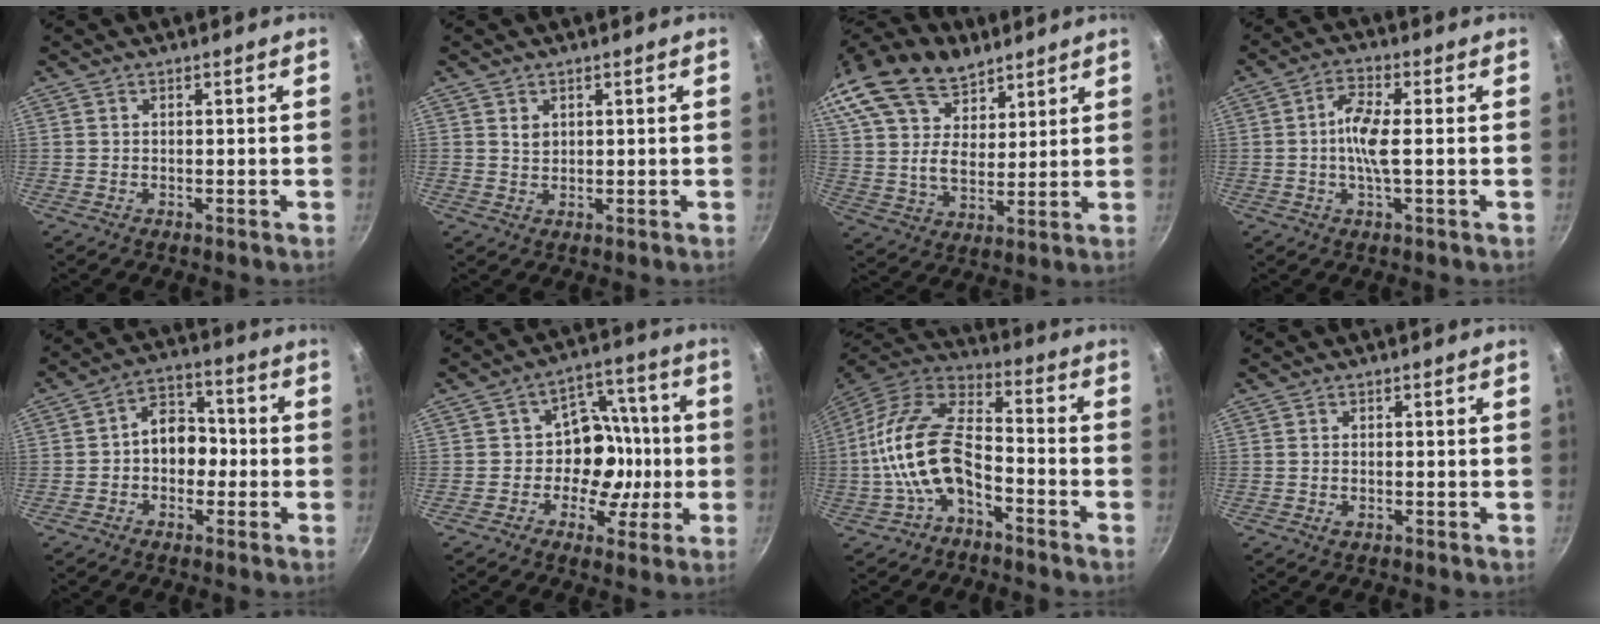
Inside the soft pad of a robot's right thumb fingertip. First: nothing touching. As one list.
[{"total": 1.6, "force": [0.7, 1.3, 0.8], "torque": [-0.008, -0.003, 0.011]}, {"total": 27.5, "force": [18.0, 16.5, 12.8], "torque": [-0.281, -0.006, 0.327]}, {"total": 6.3, "force": [-0.3, 1.6, 6.1], "torque": [-0.130, 0.013, -0.012]}, {"total": 8.3, "force": [-1.1, 6.3, 5.3], "torque": [-0.032, 0.031, -0.028]}, {"total": 11.8, "force": [-1.5, 9.6, 6.7], "torque": [-0.046, 0.027, -0.031]}, {"total": 15.4, "force": [-4.9, 8.2, 12.0], "torque": [-0.221, 0.047, -0.105]}, {"total": 0.8, "force": [-0.2, 0.5, 0.6], "torque": [-0.013, 0.001, -0.003]}]